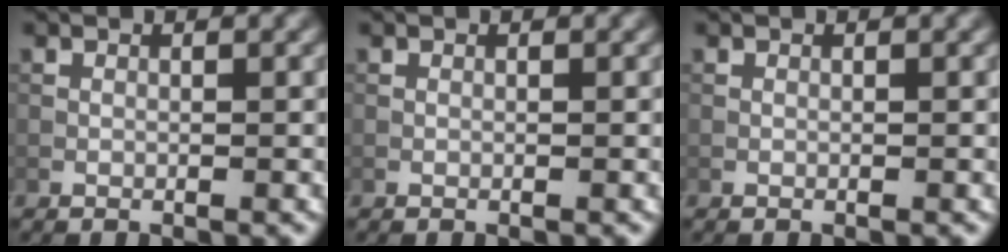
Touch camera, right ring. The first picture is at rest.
{"total": 0.0}
{"total": 0.0}